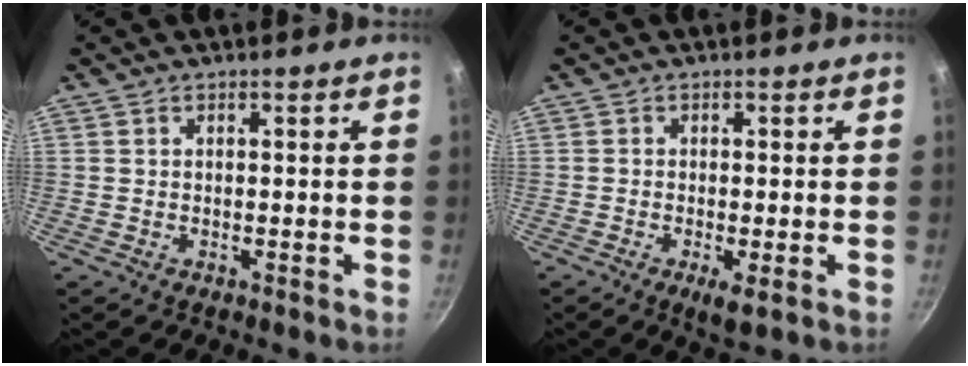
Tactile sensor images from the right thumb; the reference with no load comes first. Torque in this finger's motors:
{"motor_torque": [0.09, -0.15, -0.19, -0.20, 0.01]}